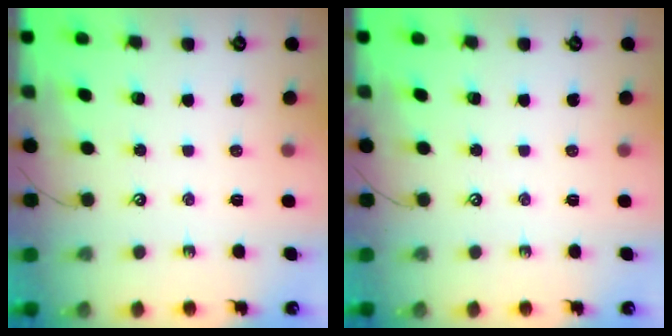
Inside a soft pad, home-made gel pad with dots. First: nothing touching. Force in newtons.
{"total": 0.0}